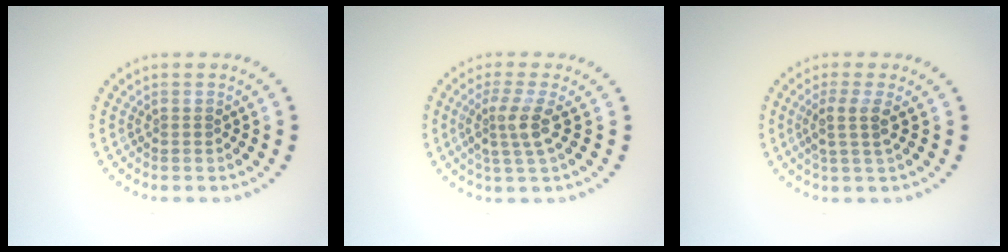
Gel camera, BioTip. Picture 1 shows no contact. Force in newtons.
{"total": 2.9, "press": 2.3, "slide": 1.8}
{"total": 2.4, "press": 1.9, "slide": 1.4}